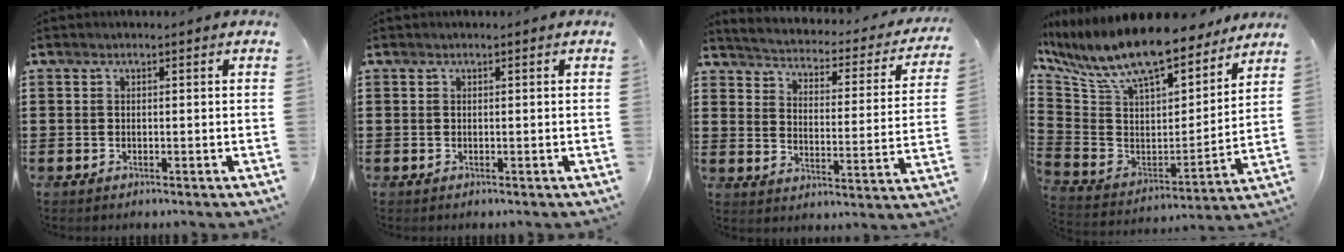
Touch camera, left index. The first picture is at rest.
{"total": 0.0}
{"total": 2.0, "force": [1.9, 0.2, 0.4], "torque": [-0.028, -0.027, 0.020]}
{"total": 12.5, "force": [10.6, 2.6, 6.1], "torque": [-0.154, -0.074, 0.185]}